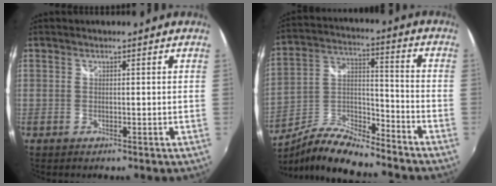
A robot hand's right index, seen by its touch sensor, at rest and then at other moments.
{"total": 13.5, "force": [-10.3, 3.5, 8.1], "torque": [-0.168, -0.001, -0.194]}